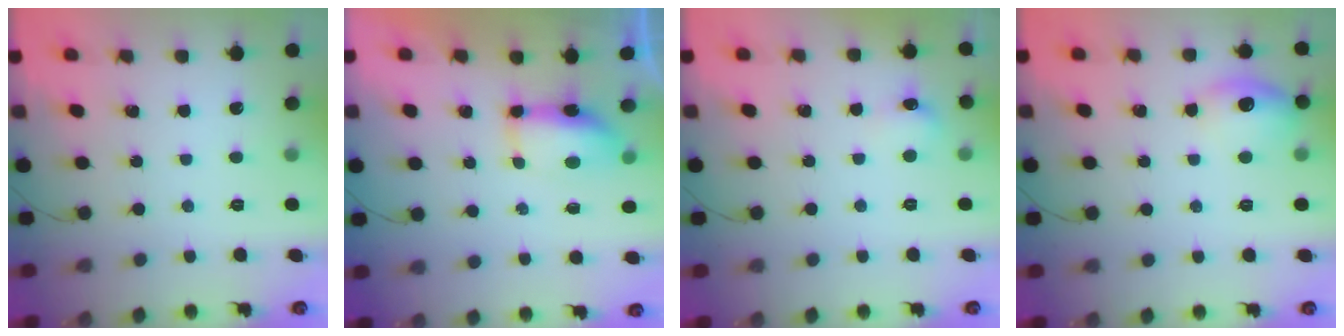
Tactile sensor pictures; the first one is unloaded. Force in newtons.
{"total": 6.8, "press": 6.7, "slide": 0.9}
{"total": 6.5, "press": 6.3, "slide": 1.8}
{"total": 11.1, "press": 11.1, "slide": 0.2}